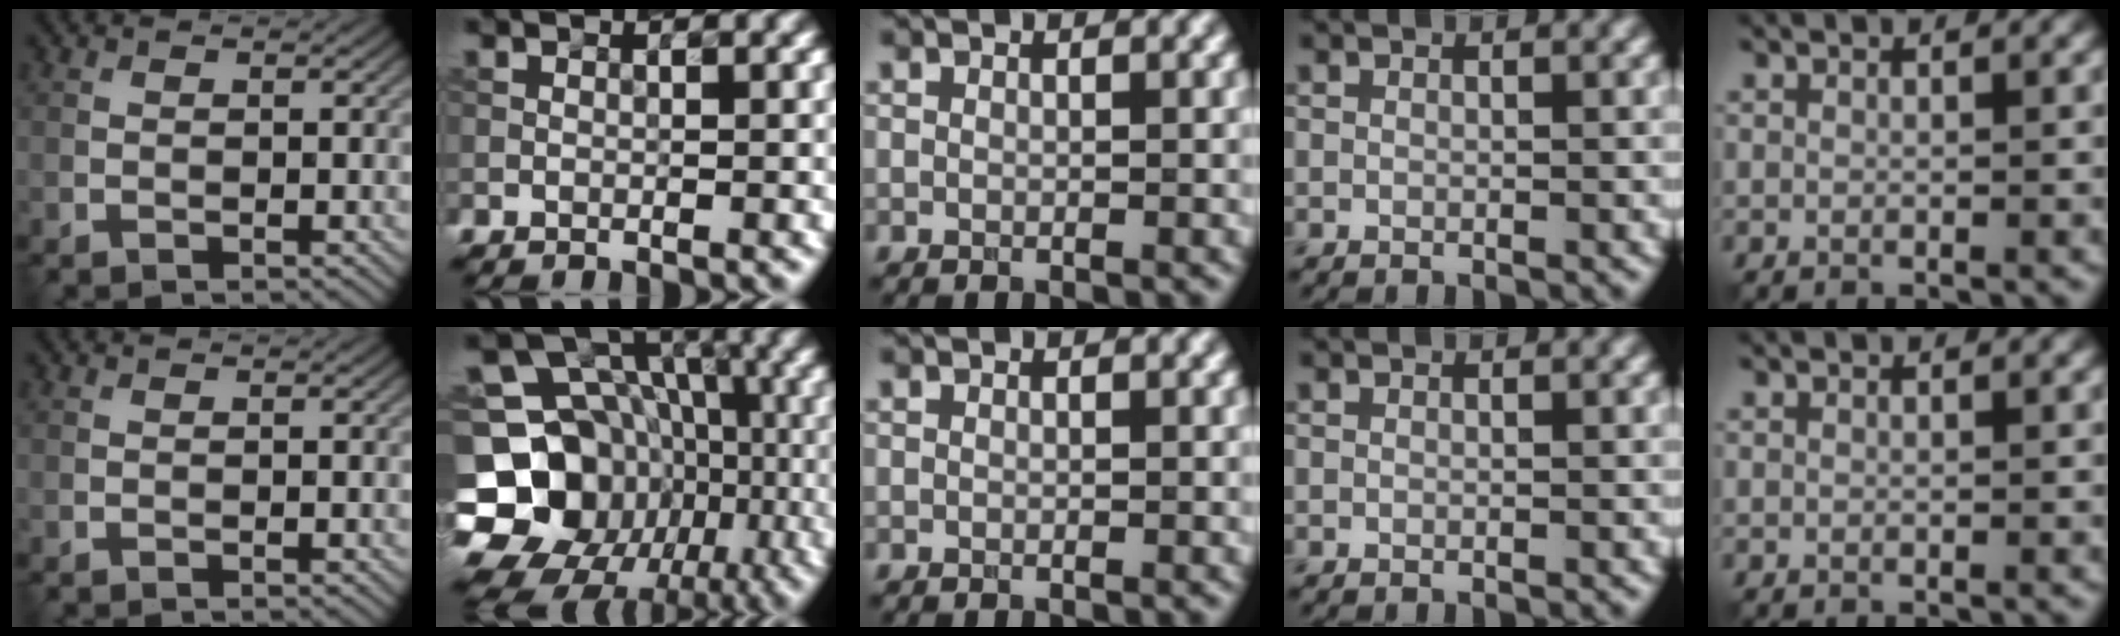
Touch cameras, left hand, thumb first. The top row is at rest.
{"index": {"total": 19.0, "force": [-6.3, 16.3, 7.5], "torque": [-0.144, -0.006, -0.109]}}